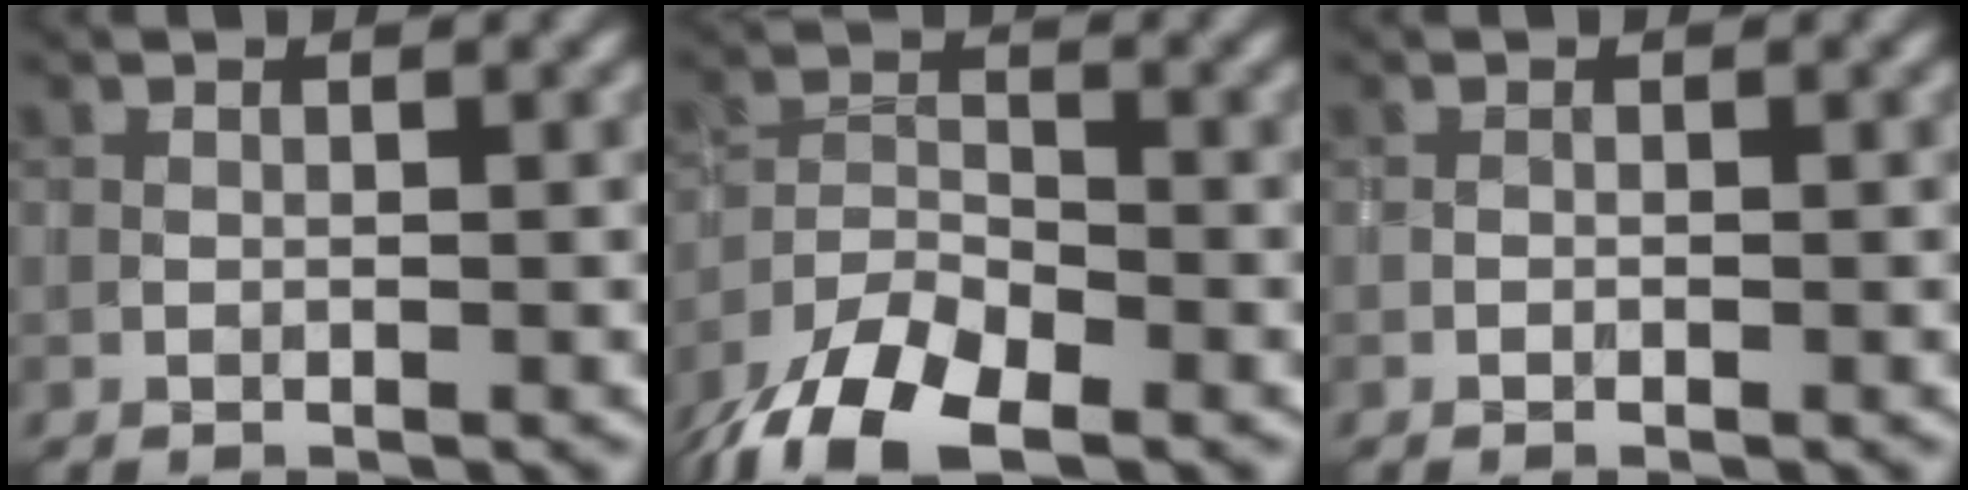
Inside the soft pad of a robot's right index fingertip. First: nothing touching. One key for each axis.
{"total": 8.4, "fx": -5.9, "fy": 3.4, "fz": 4.9, "tx": -0.090, "ty": -0.014, "tz": -0.113}
{"total": 0.0}